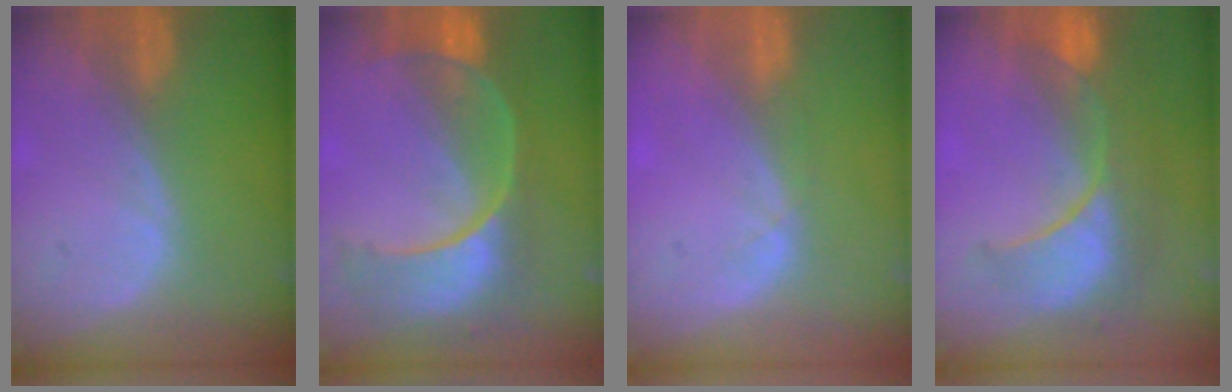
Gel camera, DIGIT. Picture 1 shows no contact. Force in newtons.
{"total": 11.1, "press": 9.4, "slide": 6.0}
{"total": 1.4, "press": 1.3, "slide": 0.5}
{"total": 9.7, "press": 9.2, "slide": 3.1}